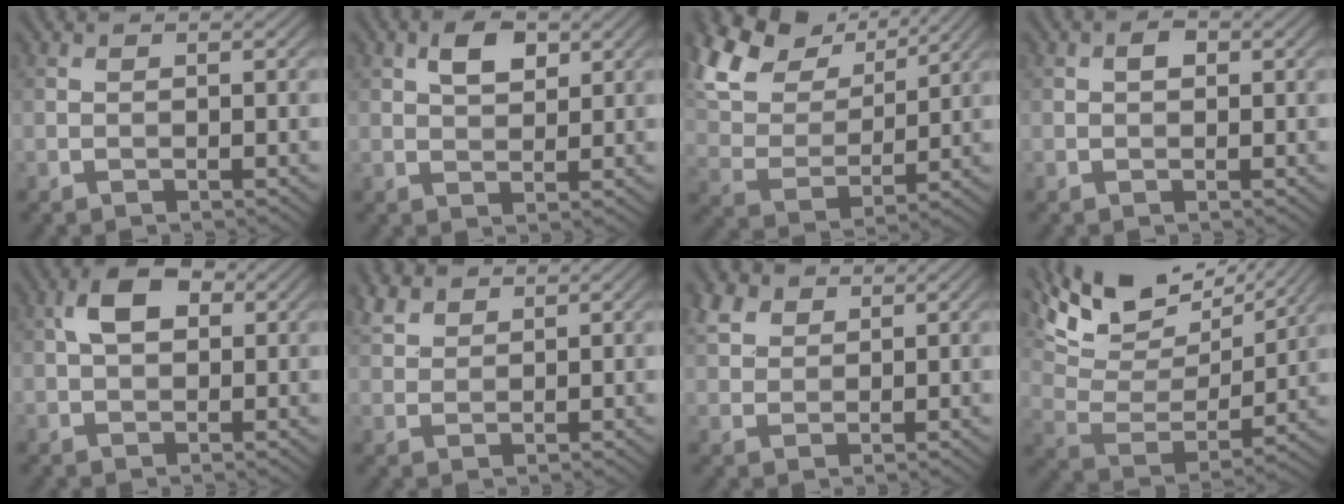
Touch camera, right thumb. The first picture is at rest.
{"total": 3.8, "force": [1.8, 2.1, 2.7], "torque": [-0.052, 0.003, 0.031]}
{"total": 13.5, "force": [9.2, 6.6, 7.5], "torque": [-0.215, 0.035, 0.152]}
{"total": 1.4, "force": [0.3, 1.0, 0.9], "torque": [-0.015, 0.002, 0.001]}
{"total": 4.9, "force": [1.2, 3.1, 3.6], "torque": [-0.069, 0.009, 0.014]}
{"total": 3.4, "force": [2.6, 1.7, 1.5], "torque": [-0.039, 0.008, 0.057]}
{"total": 3.9, "force": [2.3, 2.5, 1.8], "torque": [-0.051, 0.009, 0.050]}
{"total": 15.9, "force": [12.0, 5.8, 8.6], "torque": [-0.209, 0.018, 0.176]}